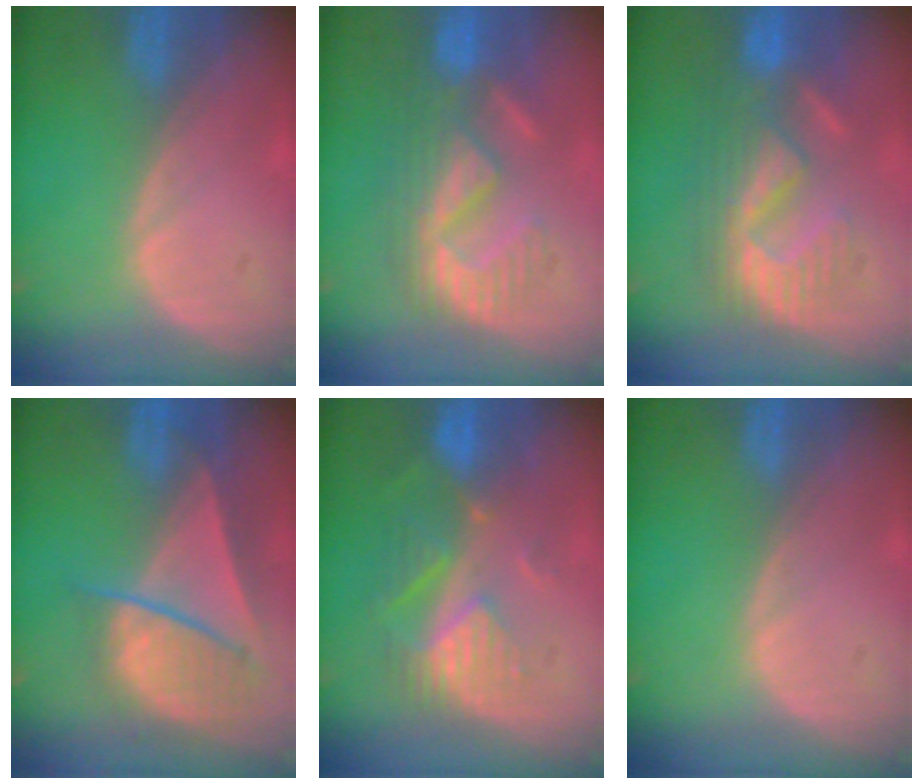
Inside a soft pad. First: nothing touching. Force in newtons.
{"total": 9.0, "press": 8.8, "slide": 1.9}
{"total": 8.7, "press": 8.6, "slide": 1.4}
{"total": 8.6, "press": 7.7, "slide": 3.7}
{"total": 8.9, "press": 7.7, "slide": 4.3}
{"total": 0.0}